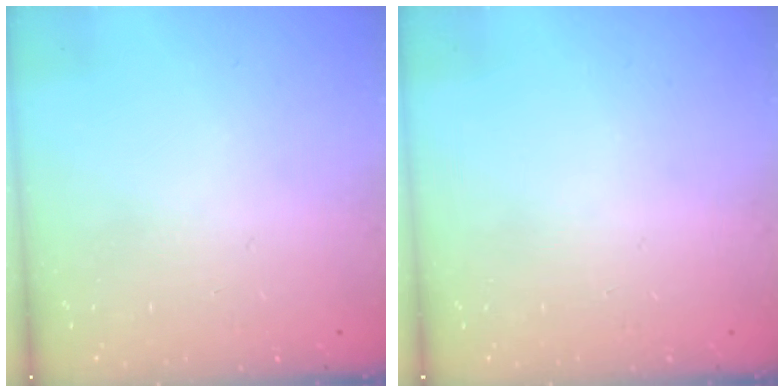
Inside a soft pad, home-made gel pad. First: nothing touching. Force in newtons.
{"total": 0.0}